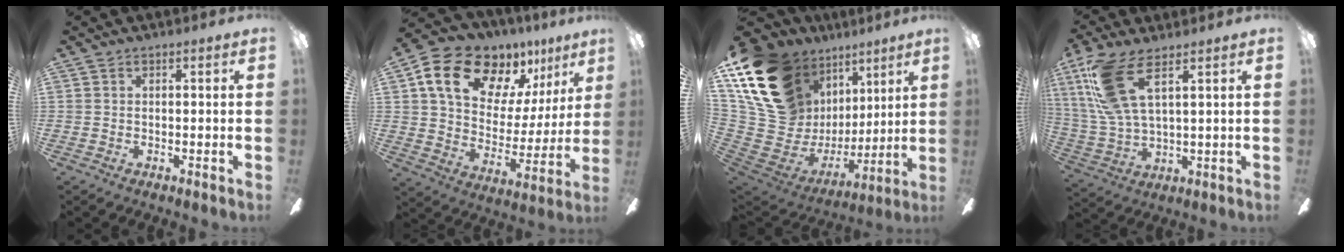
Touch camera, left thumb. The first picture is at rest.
{"total": 18.5, "force": [12.3, 10.5, 9.1], "torque": [-0.156, -0.070, 0.221]}
{"total": 20.6, "force": [11.7, 13.4, 10.4], "torque": [-0.244, -0.078, 0.242]}
{"total": 14.7, "force": [7.6, 5.1, 11.5], "torque": [-0.252, -0.019, 0.138]}